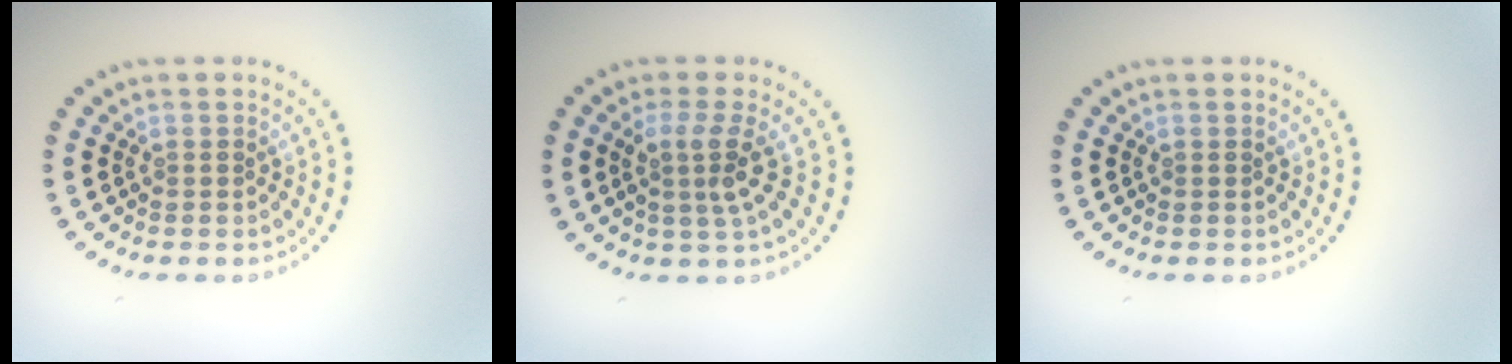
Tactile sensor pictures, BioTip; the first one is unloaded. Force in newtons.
{"total": 2.7, "press": 2.0, "slide": 1.8}
{"total": 0.0}